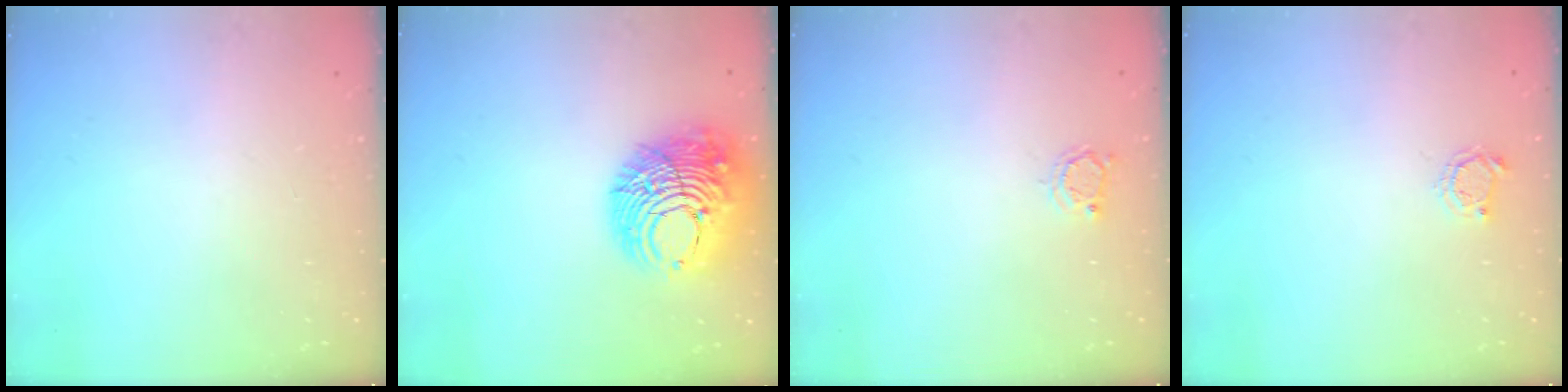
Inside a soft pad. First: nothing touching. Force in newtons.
{"total": 13.6, "press": 13.5, "slide": 1.8}
{"total": 3.0, "press": 3.0, "slide": 0.4}
{"total": 3.6, "press": 3.5, "slide": 0.5}